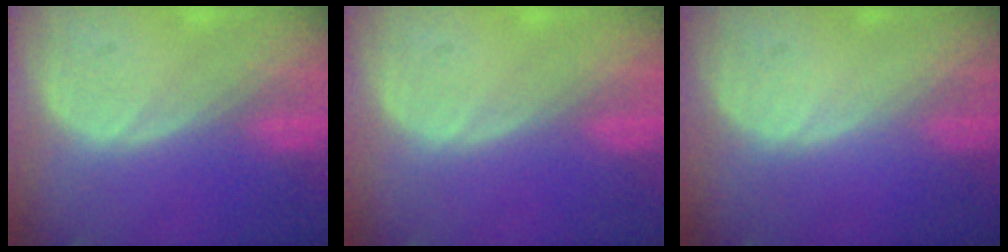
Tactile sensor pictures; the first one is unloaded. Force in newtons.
{"total": 0.0}
{"total": 0.0}